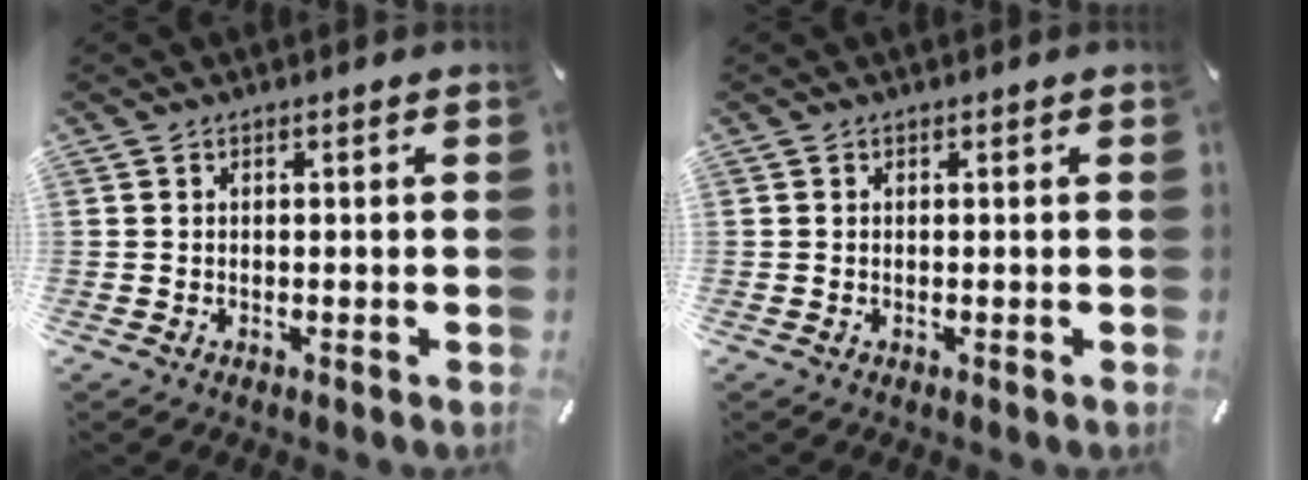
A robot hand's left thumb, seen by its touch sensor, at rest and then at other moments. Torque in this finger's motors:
{"motor_torque": [0.00, 0.00, 0.00, 0.00, 0.00]}